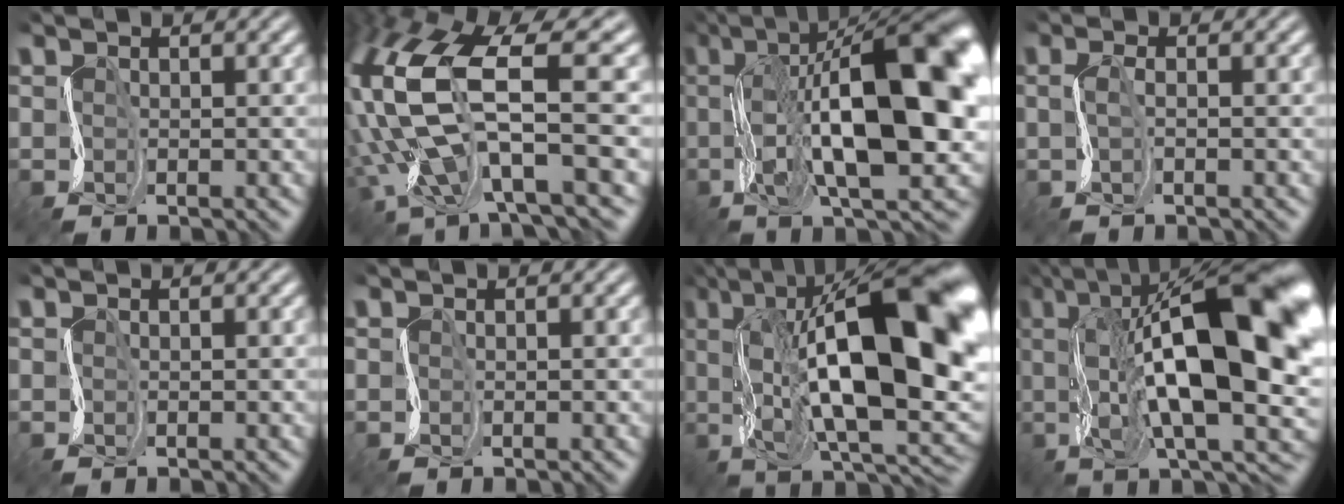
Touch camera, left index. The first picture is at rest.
{"total": 14.5, "force": [-0.6, 5.8, 13.3], "torque": [-0.306, -0.006, 0.008]}
{"total": 17.9, "force": [1.5, 6.8, 16.5], "torque": [-0.257, 0.007, 0.026]}
{"total": 0.9, "force": [-0.3, 0.2, 0.9], "torque": [-0.024, -0.002, -0.007]}
{"total": 0.0}
{"total": 0.0}
{"total": 19.8, "force": [3.1, 9.7, 17.0], "torque": [-0.271, 0.011, 0.056]}
{"total": 19.0, "force": [3.6, 7.7, 17.0], "torque": [-0.269, 0.011, 0.065]}